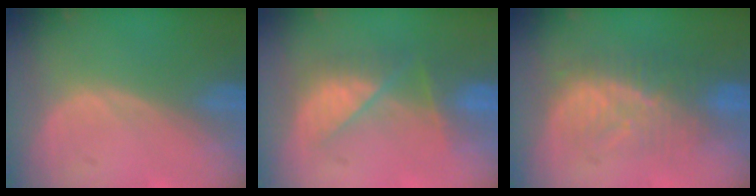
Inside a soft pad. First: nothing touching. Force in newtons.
{"total": 7.1, "press": 7.0, "slide": 1.3}
{"total": 8.0, "press": 7.9, "slide": 1.5}